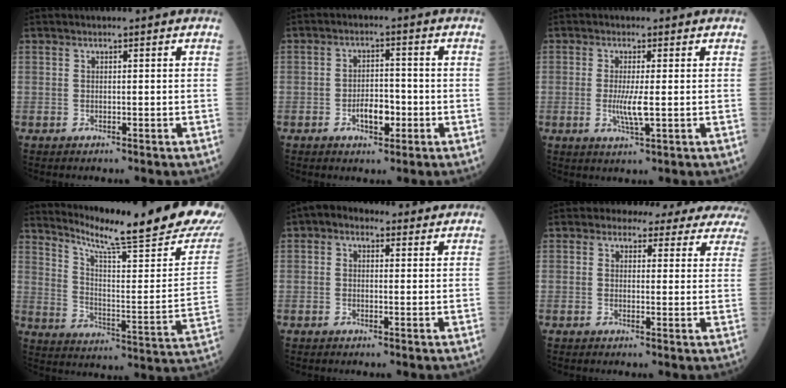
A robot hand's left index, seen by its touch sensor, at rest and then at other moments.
{"total": 4.5, "force": [-1.7, 2.1, 3.5], "torque": [-0.061, 0.005, -0.027]}
{"total": 3.7, "force": [-0.3, 0.2, 3.7], "torque": [-0.079, -0.008, -0.005]}
{"total": 26.2, "force": [22.7, 0.5, 13.1], "torque": [-0.204, -0.096, 0.301]}
{"total": 4.2, "force": [2.3, 2.7, 2.1], "torque": [-0.036, 0.033, 0.034]}
{"total": 14.2, "force": [13.0, 5.1, 2.5], "torque": [-0.001, -0.010, 0.116]}